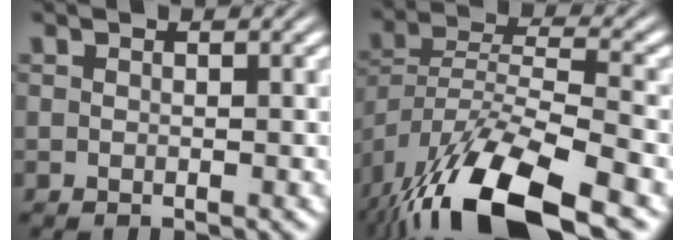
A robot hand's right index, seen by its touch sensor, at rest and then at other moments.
{"total": 9.3, "force": [-4.5, 4.3, 7.0], "torque": [-0.139, -0.030, -0.057]}